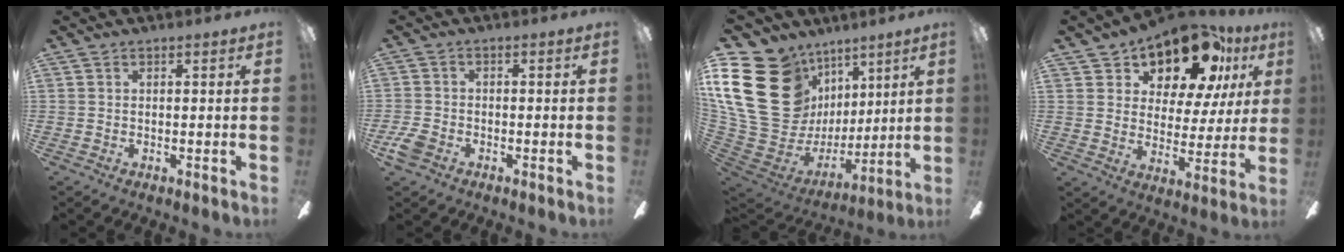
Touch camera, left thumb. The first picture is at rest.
{"total": 4.4, "force": [-2.5, 2.9, 2.3], "torque": [-0.051, 0.012, -0.048]}
{"total": 28.9, "force": [8.5, 22.2, 16.5], "torque": [-0.339, -0.065, 0.206]}
{"total": 15.7, "force": [12.2, 7.0, 7.1], "torque": [-0.128, -0.083, 0.209]}